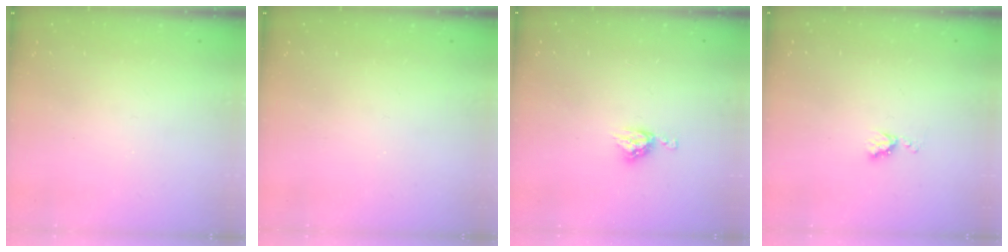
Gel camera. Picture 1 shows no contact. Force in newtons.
{"total": 0.0}
{"total": 6.4, "press": 6.4, "slide": 0.4}
{"total": 4.4, "press": 4.3, "slide": 0.5}